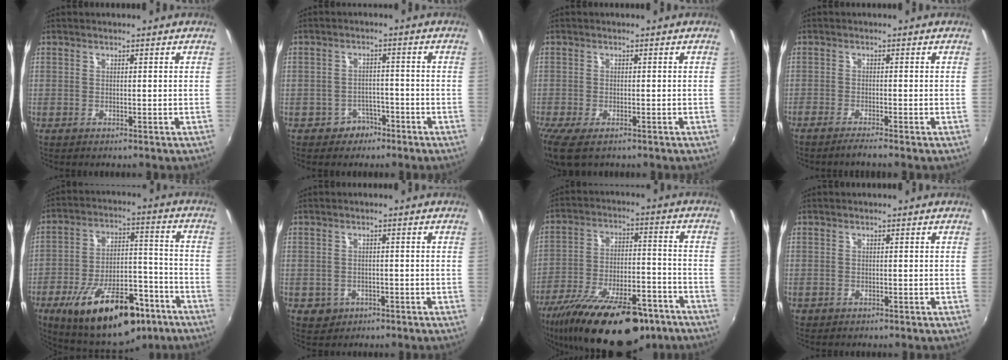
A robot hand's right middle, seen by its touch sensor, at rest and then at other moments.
{"total": 3.9, "force": [-2.6, 2.9, 0.3], "torque": [-0.010, 0.014, -0.034]}
{"total": 6.4, "force": [-4.2, 2.5, 4.1], "torque": [-0.094, -0.031, -0.074]}
{"total": 2.5, "force": [-2.1, -0.5, 1.3], "torque": [-0.034, -0.009, -0.043]}
{"total": 22.6, "force": [-13.6, 10.1, 15.0], "torque": [-0.260, -0.004, -0.191]}
{"total": 4.0, "force": [-1.3, 3.6, 1.3], "torque": [-0.035, -0.004, -0.013]}
{"total": 25.6, "force": [-18.7, 9.2, 15.0], "torque": [-0.270, -0.031, -0.275]}
{"total": 0.8, "force": [-0.4, 0.7, 0.2], "torque": [-0.005, -0.004, -0.005]}